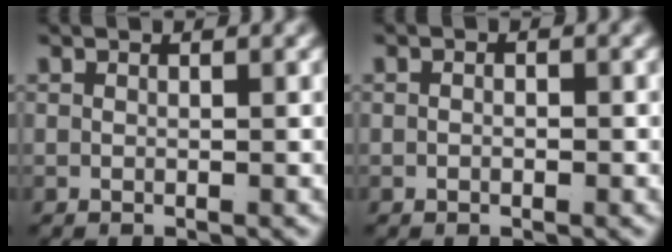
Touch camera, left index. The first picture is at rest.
{"total": 0.6, "force": [-0.4, 0.3, 0.4], "torque": [-0.008, -0.002, -0.008]}